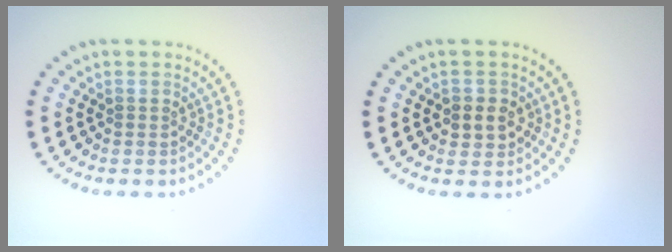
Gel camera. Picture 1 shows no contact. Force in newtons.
{"total": 2.2, "press": 2.2, "slide": 0.4}